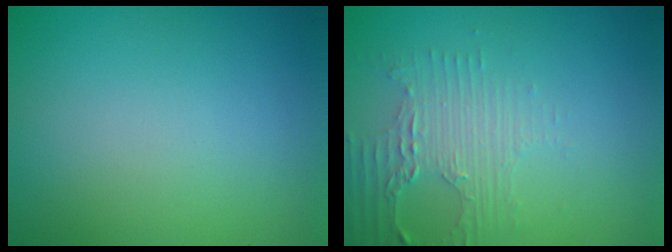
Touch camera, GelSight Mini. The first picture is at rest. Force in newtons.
{"total": 3.5, "press": 2.6, "slide": 2.3}